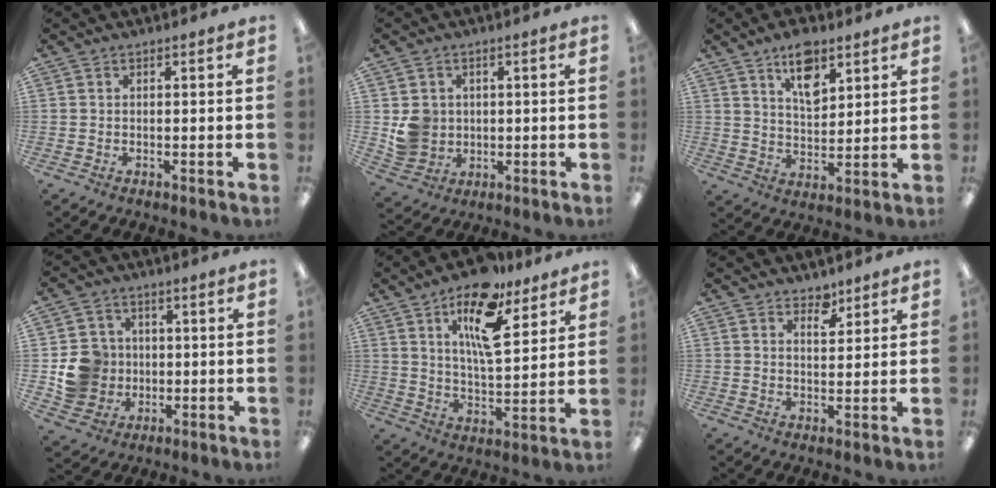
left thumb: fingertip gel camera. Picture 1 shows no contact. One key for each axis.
{"total": 6.3, "fx": 0.9, "fy": 6.1, "fz": 1.6, "tx": -0.021, "ty": 0.006, "tz": 0.022}
{"total": 9.8, "fx": 6.3, "fy": 5.0, "fz": 5.6, "tx": -0.080, "ty": -0.029, "tz": 0.109}
{"total": 10.0, "fx": -0.8, "fy": 9.5, "fz": 2.8, "tx": -0.060, "ty": 0.015, "tz": -0.002}
{"total": 17.0, "fx": 10.2, "fy": 6.9, "fz": 11.8, "tx": -0.184, "ty": -0.042, "tz": 0.165}
{"total": 4.2, "fx": 3.3, "fy": 2.1, "fz": 1.6, "tx": -0.007, "ty": -0.019, "tz": 0.054}